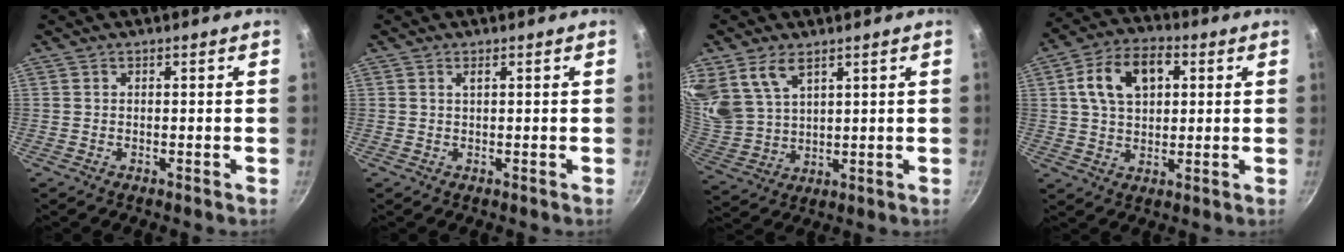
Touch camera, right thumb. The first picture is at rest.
{"total": 0.7, "force": [0.4, 0.1, 0.6], "torque": [-0.011, 0.001, 0.008]}
{"total": 9.6, "force": [5.8, 5.6, 5.3], "torque": [-0.090, -0.030, 0.129]}
{"total": 12.2, "force": [3.2, 8.0, 8.6], "torque": [-0.131, 0.014, 0.046]}